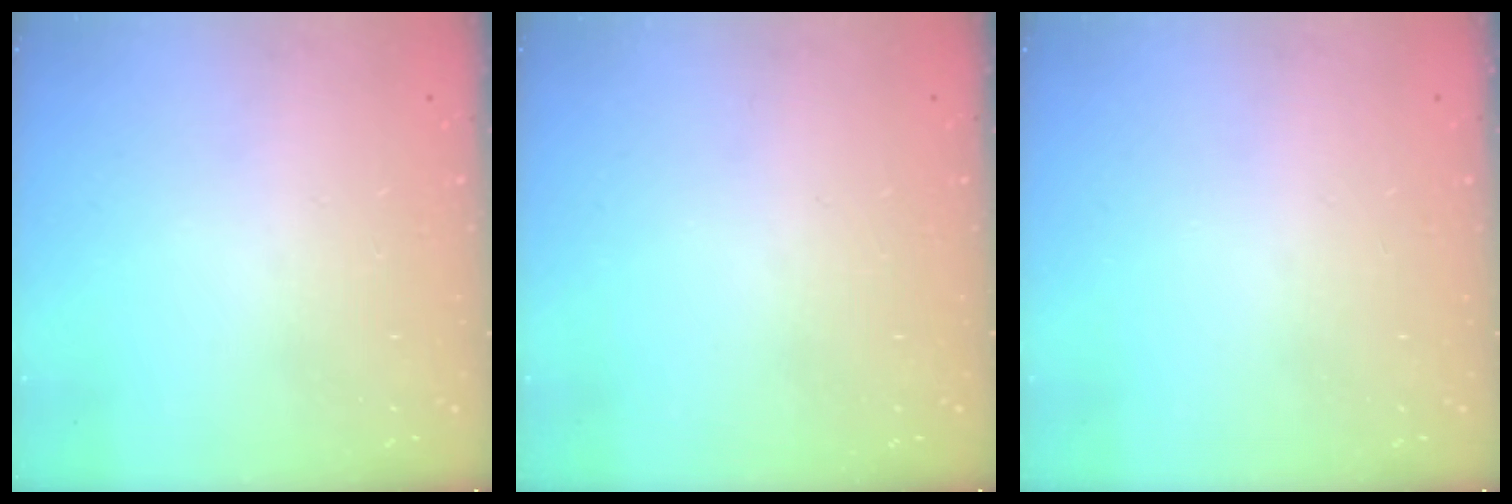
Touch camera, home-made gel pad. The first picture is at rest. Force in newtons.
{"total": 0.0}
{"total": 0.0}